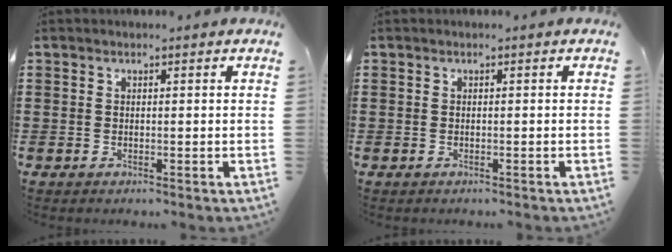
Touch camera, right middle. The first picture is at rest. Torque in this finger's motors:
{"motor_torque": [0.00, 0.00, -0.06, 0.00]}